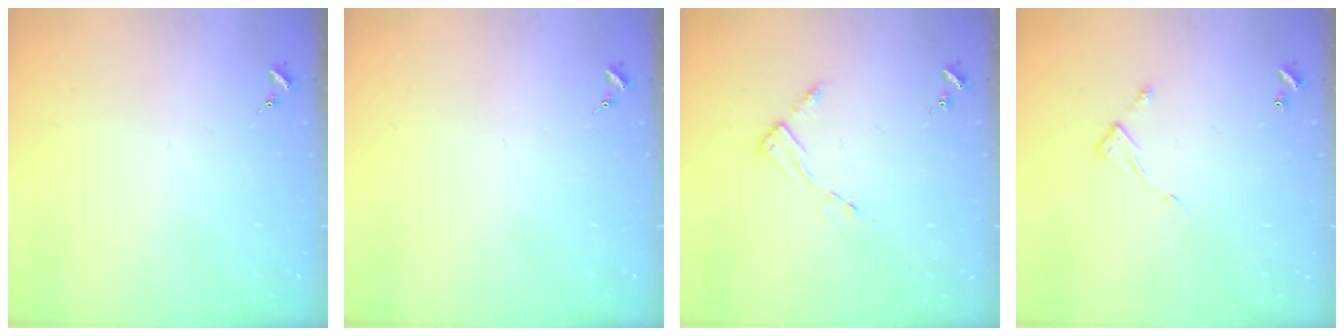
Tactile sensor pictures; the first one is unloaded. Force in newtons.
{"total": 0.0}
{"total": 3.6, "press": 3.5, "slide": 0.4}
{"total": 5.1, "press": 5.1, "slide": 0.4}